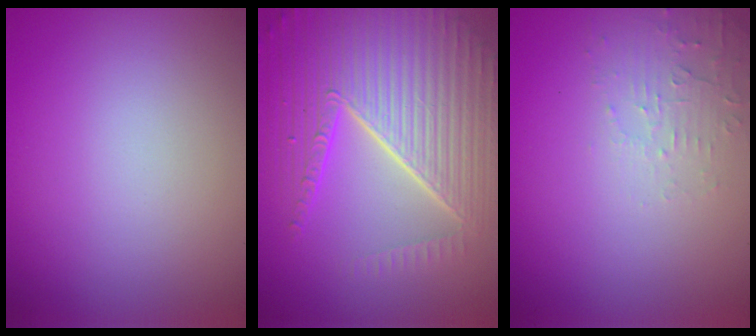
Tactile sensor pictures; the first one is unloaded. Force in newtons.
{"total": 10.1, "press": 6.3, "slide": 7.9}
{"total": 1.9, "press": 1.9, "slide": 0.3}